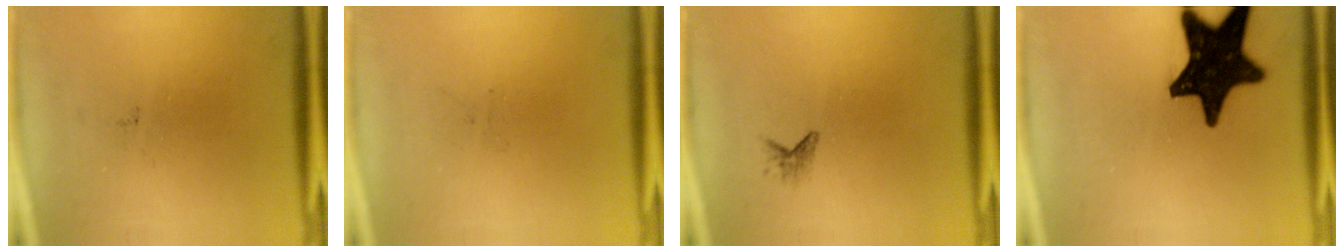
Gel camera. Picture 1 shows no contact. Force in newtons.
{"total": 0.0}
{"total": 1.0}
{"total": 18.9}